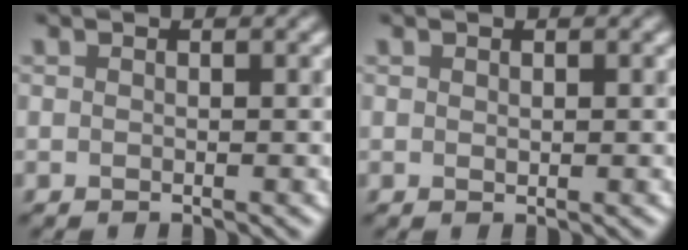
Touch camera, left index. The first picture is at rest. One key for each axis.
{"total": 0.0}